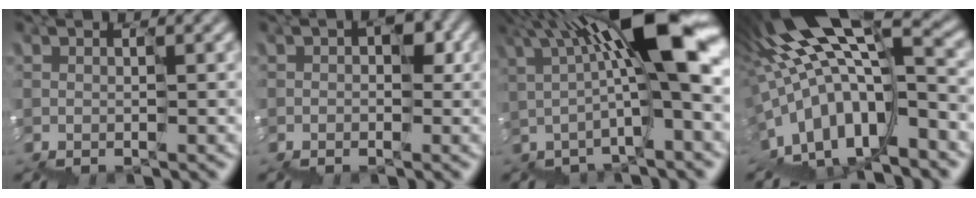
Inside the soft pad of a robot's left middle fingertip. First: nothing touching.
{"total": 1.6, "force": [0.0, 1.0, 1.2], "torque": [-0.033, 0.012, -0.007]}
{"total": 10.2, "force": [2.6, 2.4, 9.6], "torque": [-0.148, 0.035, 0.042]}
{"total": 11.7, "force": [-3.4, 3.8, 10.5], "torque": [-0.196, 0.034, -0.054]}